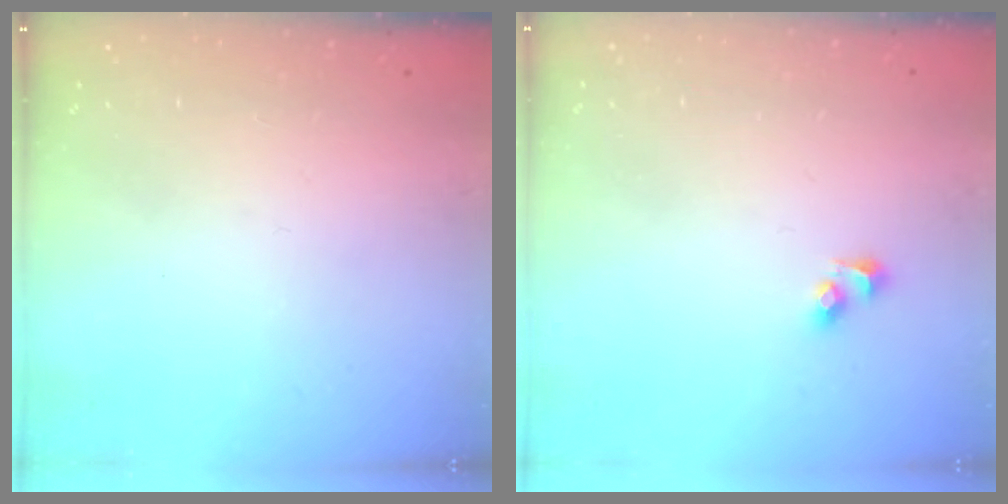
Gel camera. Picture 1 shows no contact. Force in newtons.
{"total": 2.7, "press": 2.4, "slide": 1.1}